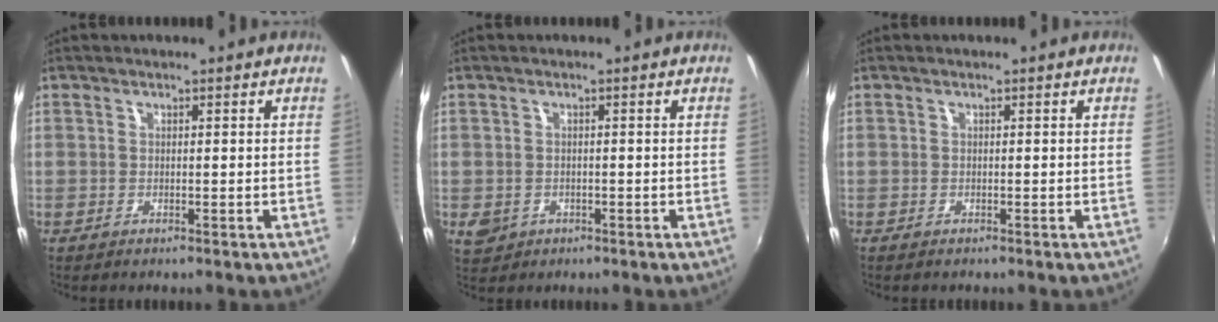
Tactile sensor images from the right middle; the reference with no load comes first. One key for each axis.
{"total": 3.3, "fx": -0.9, "fy": 2.9, "fz": 1.4, "tx": -0.028, "ty": -0.005, "tz": -0.010}
{"total": 0.0}